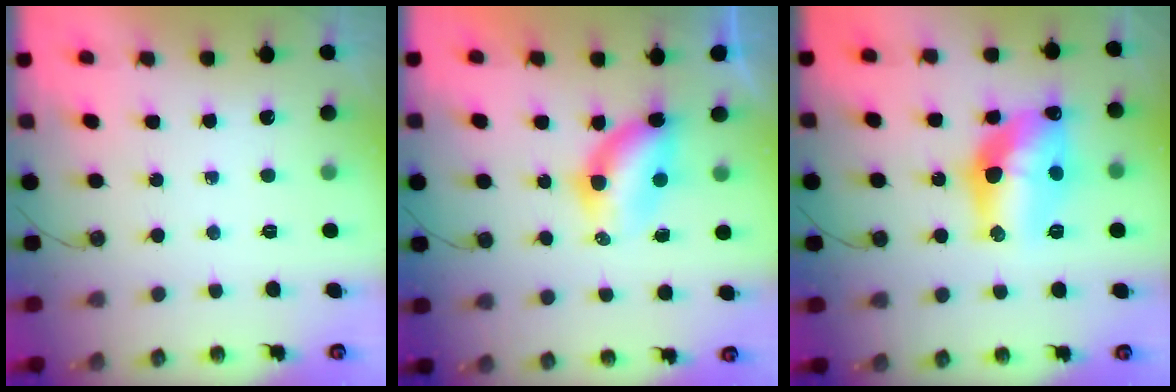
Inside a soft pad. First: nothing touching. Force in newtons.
{"total": 5.9, "press": 5.9, "slide": 0.5}
{"total": 15.1, "press": 15.0, "slide": 1.6}